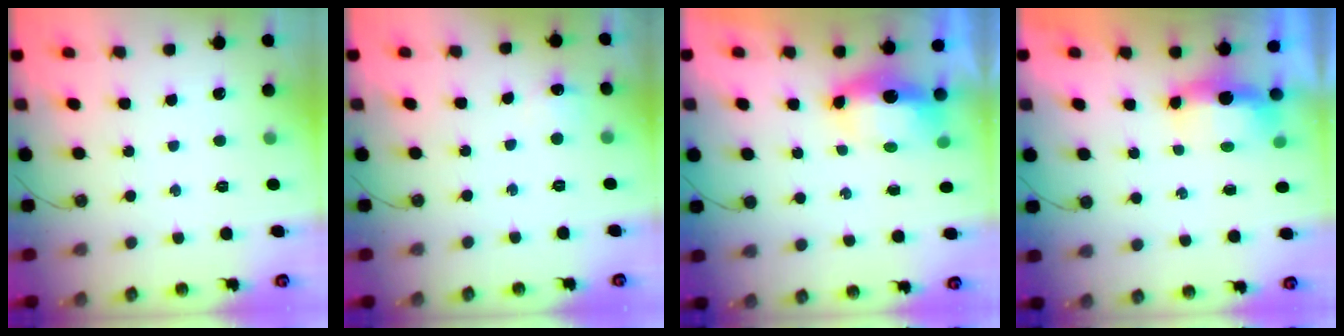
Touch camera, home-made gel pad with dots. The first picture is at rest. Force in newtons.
{"total": 5.6, "press": 5.6, "slide": 0.6}
{"total": 6.6, "press": 6.6, "slide": 0.6}
{"total": 5.7, "press": 5.6, "slide": 0.9}